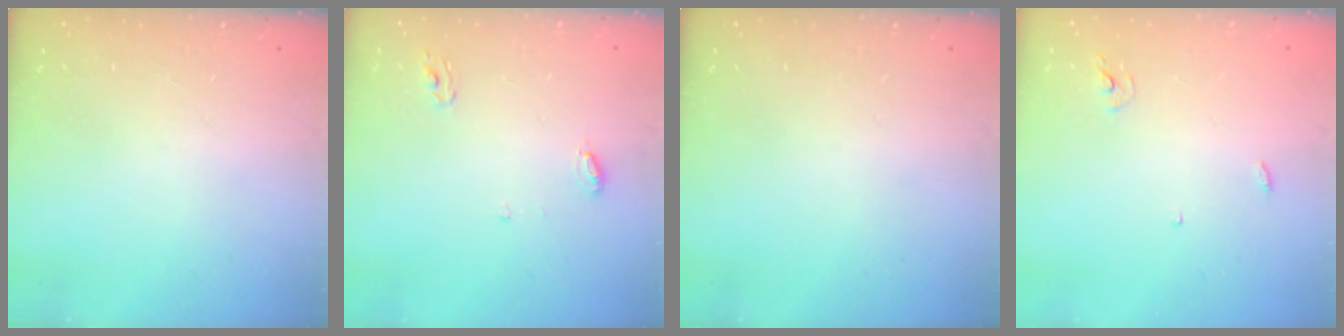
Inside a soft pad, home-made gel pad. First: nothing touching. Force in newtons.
{"total": 4.9, "press": 4.9, "slide": 0.3}
{"total": 0.0}
{"total": 2.4, "press": 2.4, "slide": 0.2}